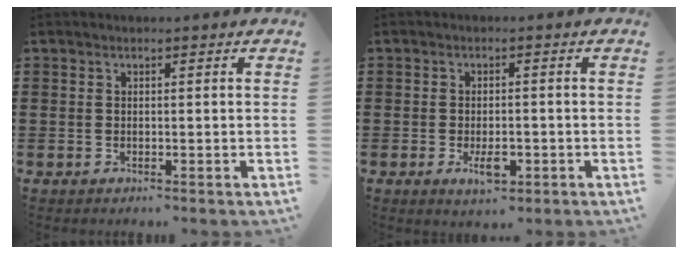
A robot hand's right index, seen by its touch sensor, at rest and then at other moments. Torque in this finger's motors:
{"motor_torque": [0.38, 0.13, 0.08, 0.06]}